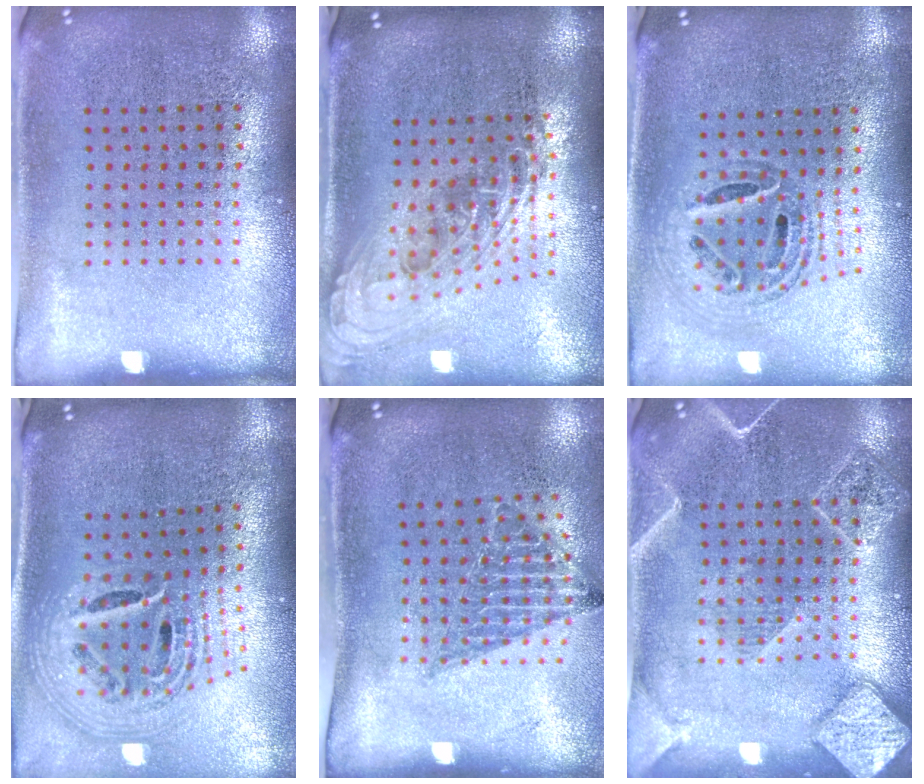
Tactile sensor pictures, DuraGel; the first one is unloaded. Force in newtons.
{"total": 2.3, "press": 1.7, "slide": 1.5}
{"total": 1.0, "press": 1.0, "slide": 0.2}
{"total": 2.8, "press": 1.9, "slide": 2.0}
{"total": 1.3, "press": 1.1, "slide": 0.7}
{"total": 1.9, "press": 1.9, "slide": 0.2}